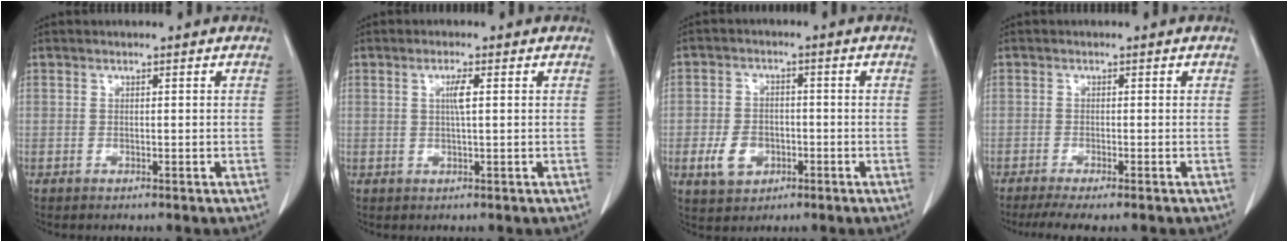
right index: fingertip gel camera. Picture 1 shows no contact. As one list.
[{"total": 2.3, "force": [0.5, -0.2, 2.2], "torque": [-0.044, -0.001, 0.008]}, {"total": 5.7, "force": [-1.8, 4.4, 3.1], "torque": [-0.061, 0.006, -0.021]}, {"total": 4.8, "force": [-3.7, 0.3, 3.1], "torque": [-0.048, -0.012, -0.059]}]